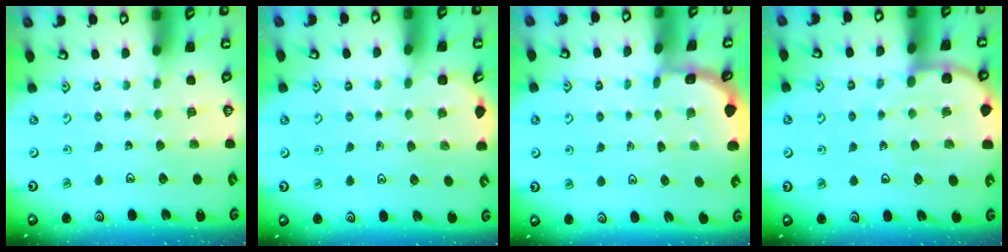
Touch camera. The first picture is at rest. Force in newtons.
{"total": 2.6, "press": 2.4, "slide": 1.0}
{"total": 1.7, "press": 1.7, "slide": 0.1}
{"total": 7.8, "press": 7.7, "slide": 1.0}